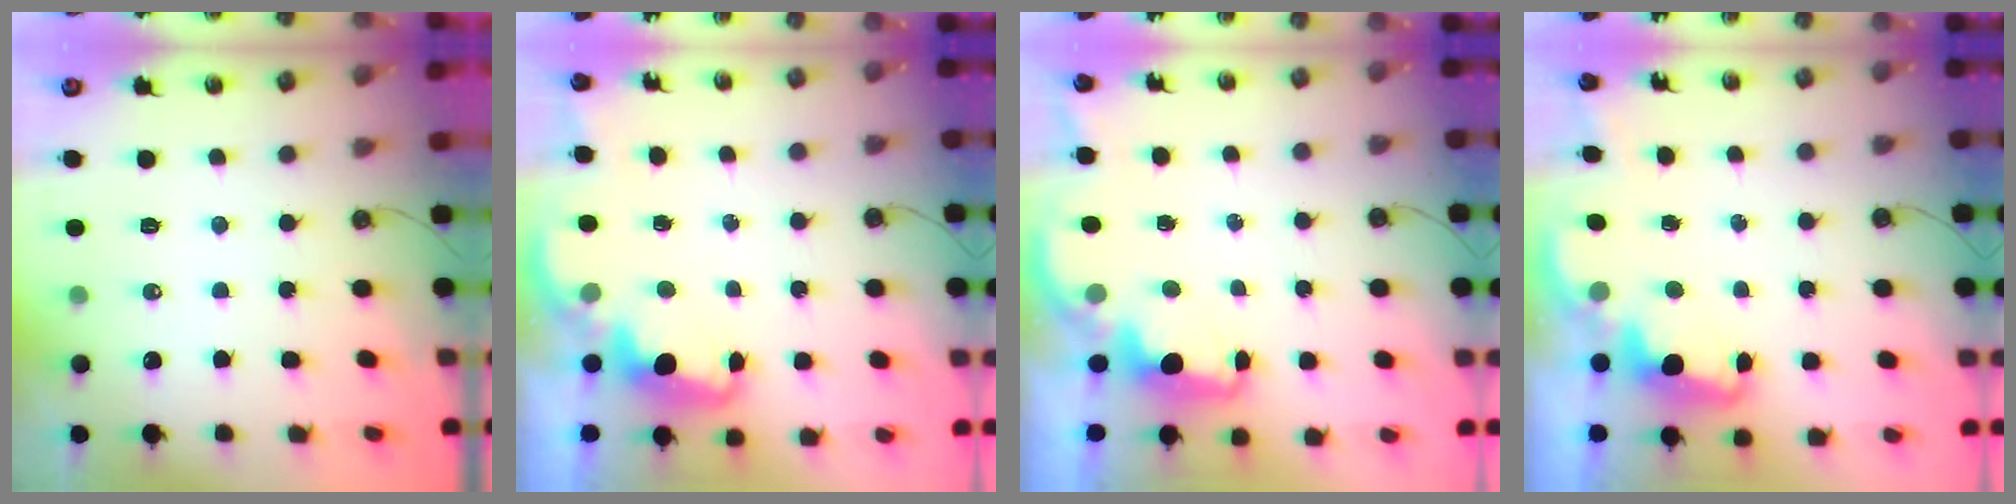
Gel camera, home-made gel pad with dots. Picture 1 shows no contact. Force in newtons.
{"total": 2.5, "press": 2.4, "slide": 0.7}
{"total": 2.1, "press": 2.0, "slide": 0.8}
{"total": 2.5, "press": 2.4, "slide": 0.5}